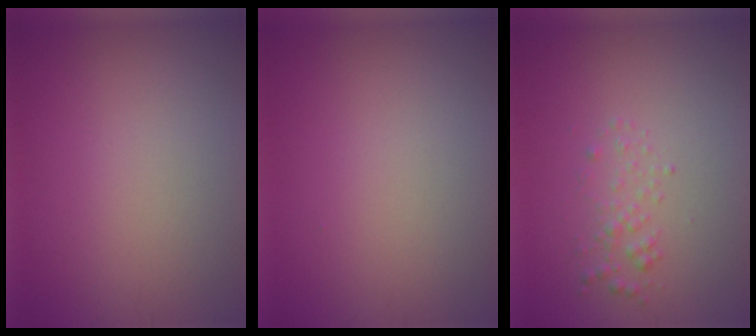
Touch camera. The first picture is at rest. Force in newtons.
{"total": 0.0}
{"total": 1.3, "press": 1.3, "slide": 0.0}